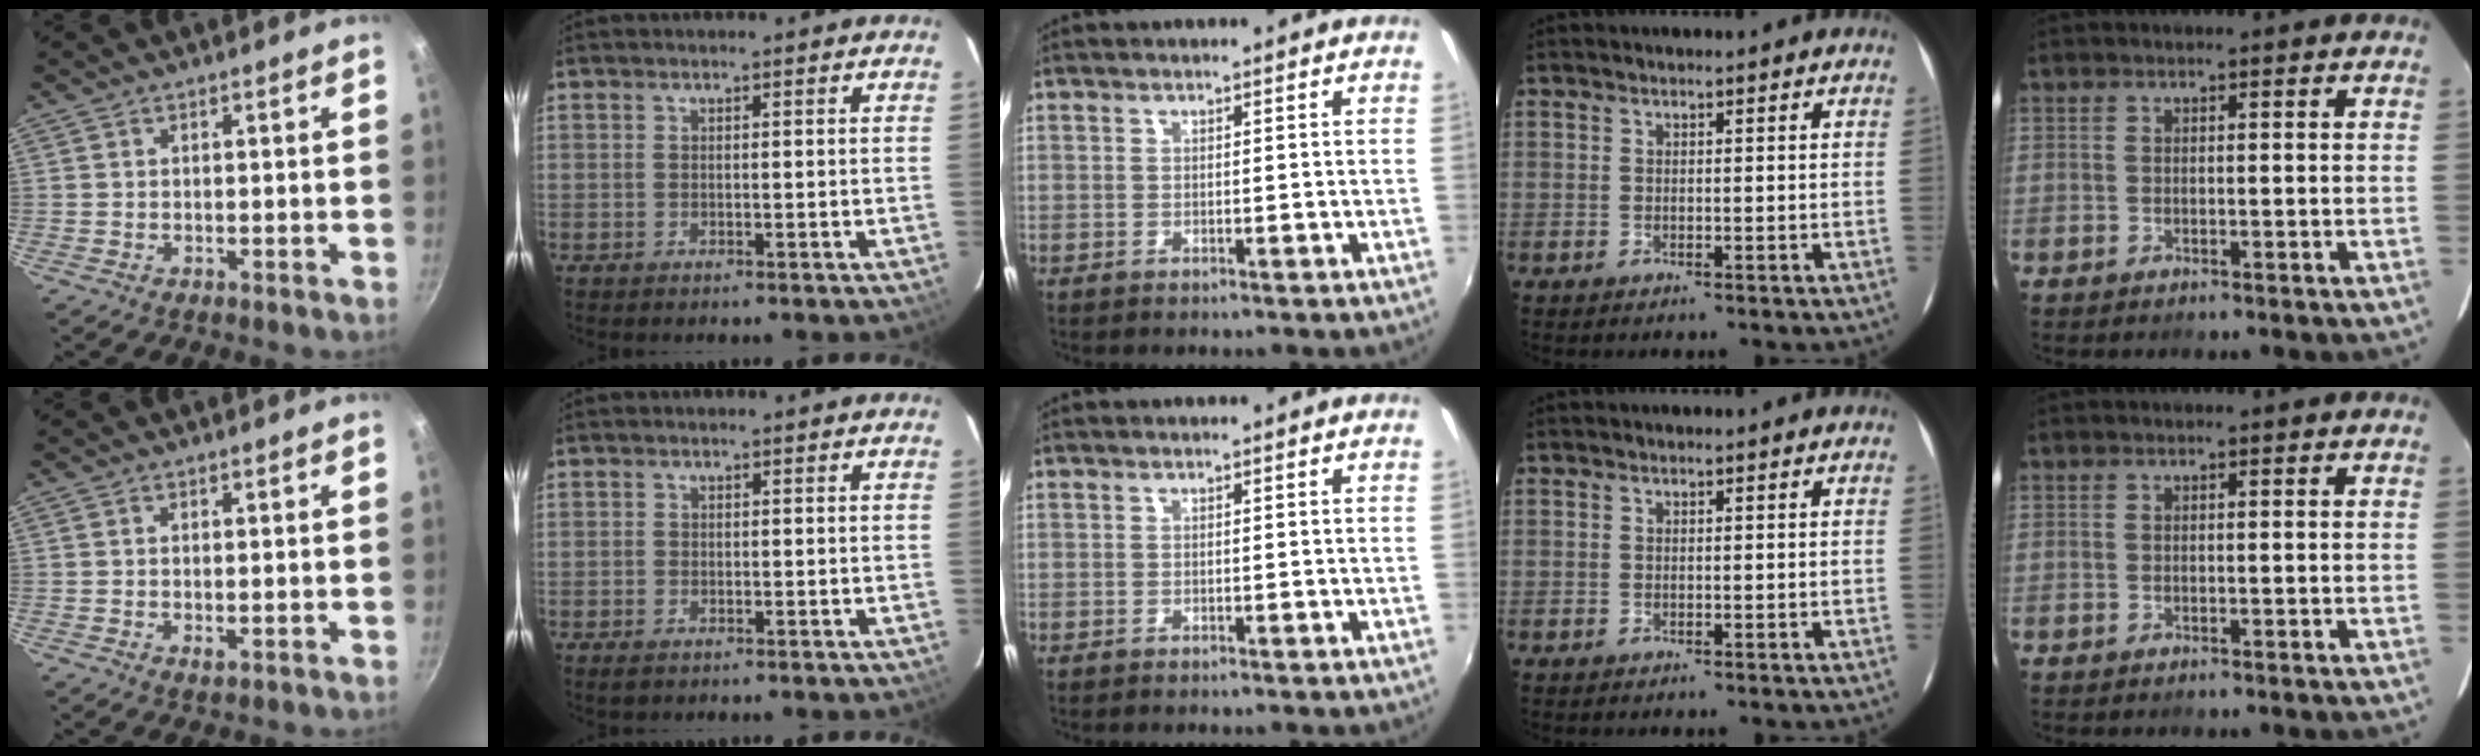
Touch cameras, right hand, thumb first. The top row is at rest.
{"thumb": {"total": 1.2, "force": [-0.1, 0.5, 1.0], "torque": [-0.020, -0.002, 0.000]}, "index": {"total": 1.5, "force": [-1.0, 0.9, 0.7], "torque": [-0.012, -0.004, -0.019]}}